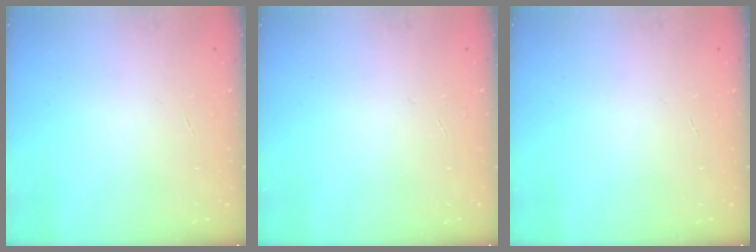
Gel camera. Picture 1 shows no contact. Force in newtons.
{"total": 0.0}
{"total": 0.0}